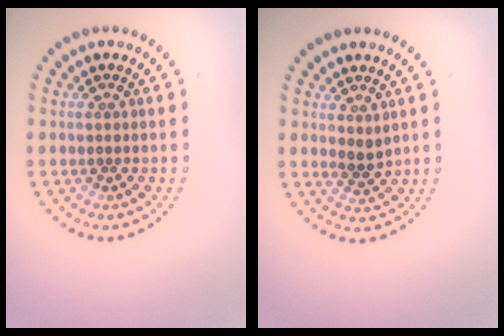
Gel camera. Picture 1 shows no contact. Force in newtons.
{"total": 1.2, "press": 1.0, "slide": 0.8}